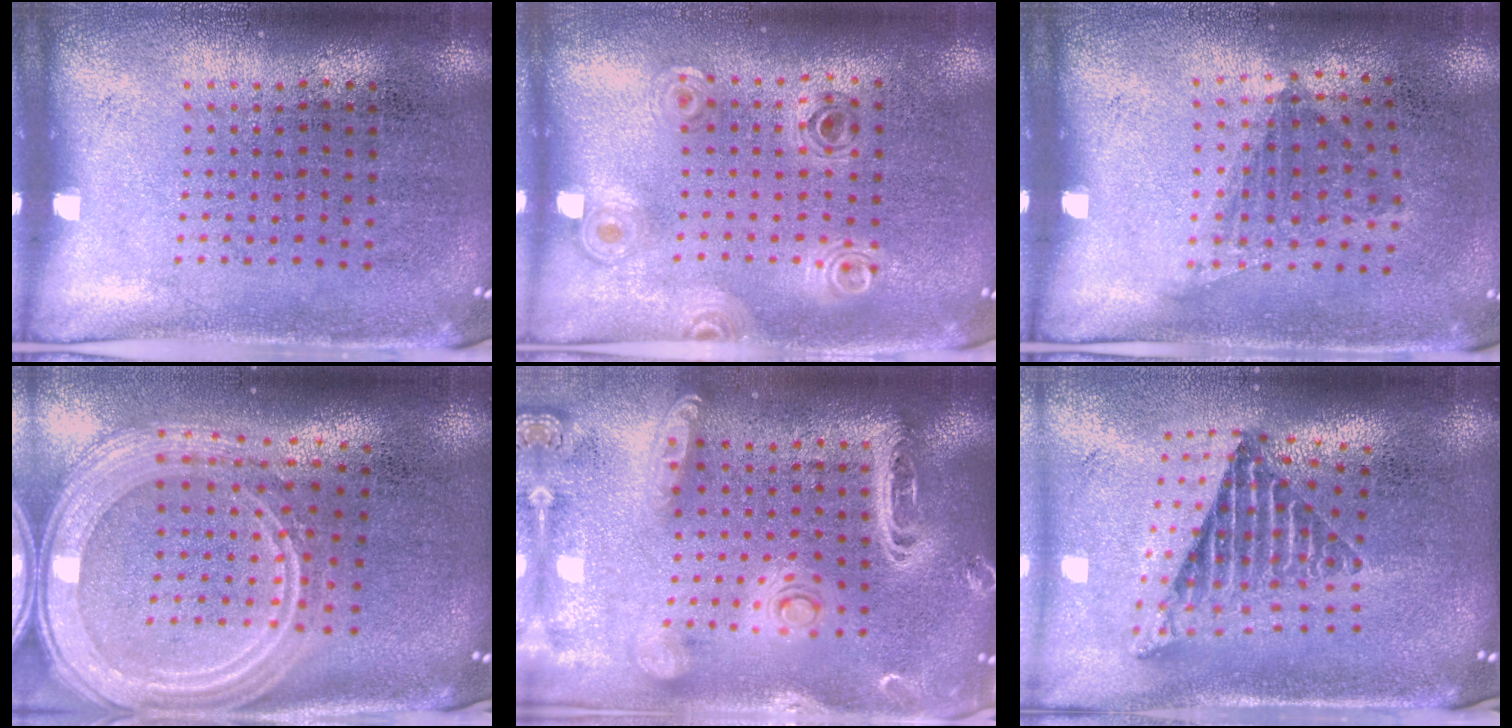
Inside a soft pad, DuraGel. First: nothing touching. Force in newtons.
{"total": 0.9, "press": 0.9, "slide": 0.1}
{"total": 1.1, "press": 0.8, "slide": 0.7}
{"total": 3.3, "press": 2.6, "slide": 2.0}
{"total": 3.0, "press": 2.5, "slide": 1.5}
{"total": 2.6, "press": 1.6, "slide": 2.0}